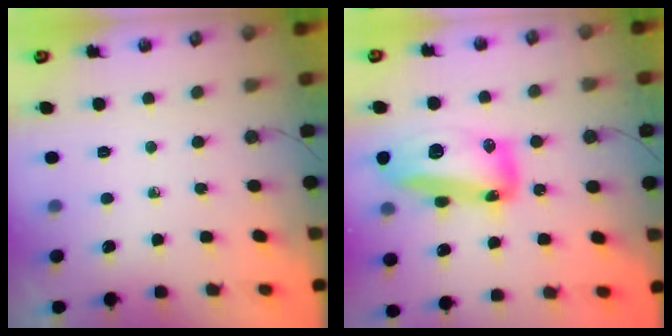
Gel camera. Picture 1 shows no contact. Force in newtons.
{"total": 19.2, "press": 19.0, "slide": 2.6}